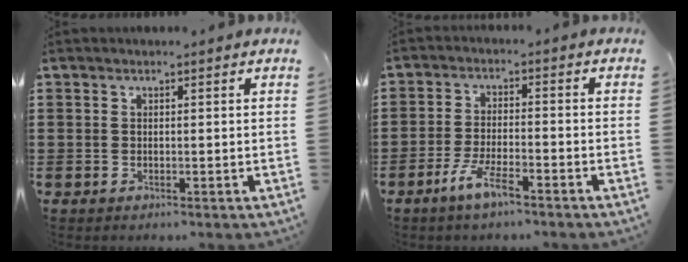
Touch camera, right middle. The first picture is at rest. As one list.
[{"total": 5.2, "force": [-3.4, 0.8, 3.9], "torque": [-0.089, -0.010, -0.065]}]